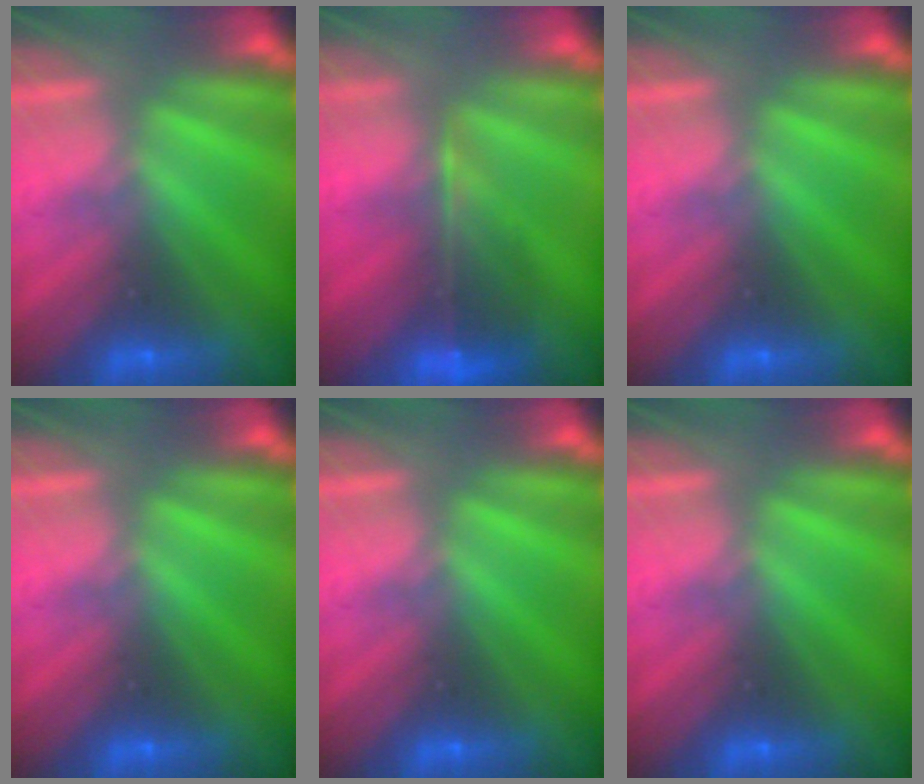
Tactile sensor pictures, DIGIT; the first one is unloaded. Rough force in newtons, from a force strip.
{"total": 7.8}
{"total": 0.0}
{"total": 0.0}
{"total": 0.0}
{"total": 0.0}